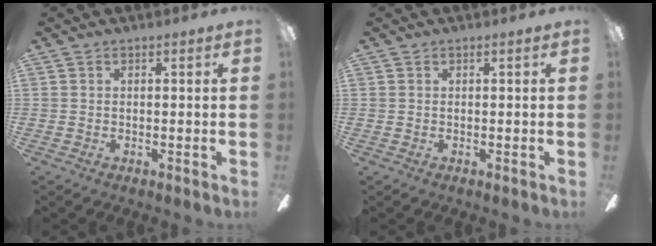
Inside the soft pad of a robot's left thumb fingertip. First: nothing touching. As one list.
[{"total": 0.0}]